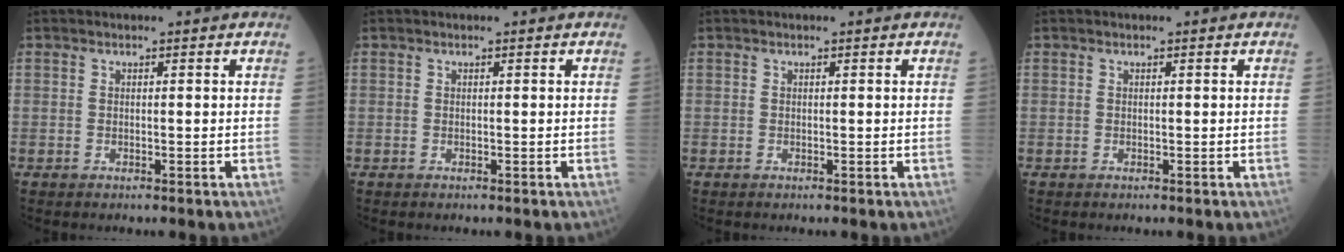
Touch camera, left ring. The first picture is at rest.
{"total": 0.0}
{"total": 0.0}
{"total": 0.0}